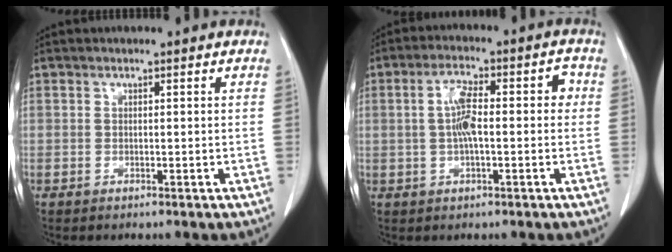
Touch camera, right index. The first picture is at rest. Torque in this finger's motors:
{"motor_torque": [0.39, 0.23, 0.16, 0.05]}